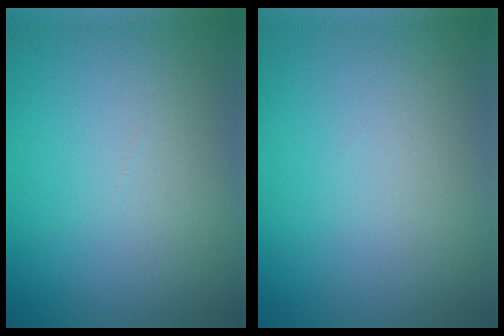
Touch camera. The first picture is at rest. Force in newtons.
{"total": 0.0}